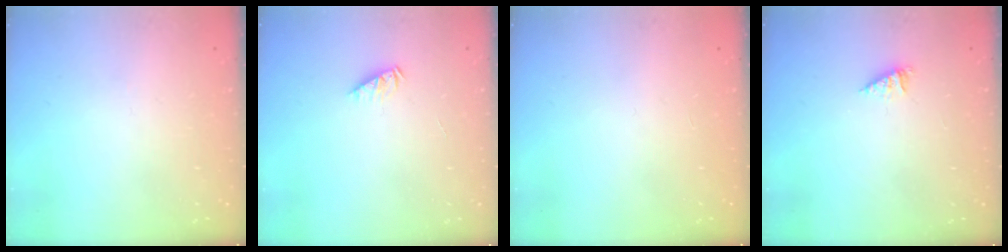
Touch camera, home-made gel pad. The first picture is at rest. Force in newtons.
{"total": 2.1, "press": 2.1, "slide": 0.3}
{"total": 0.0}
{"total": 1.4, "press": 1.4, "slide": 0.2}